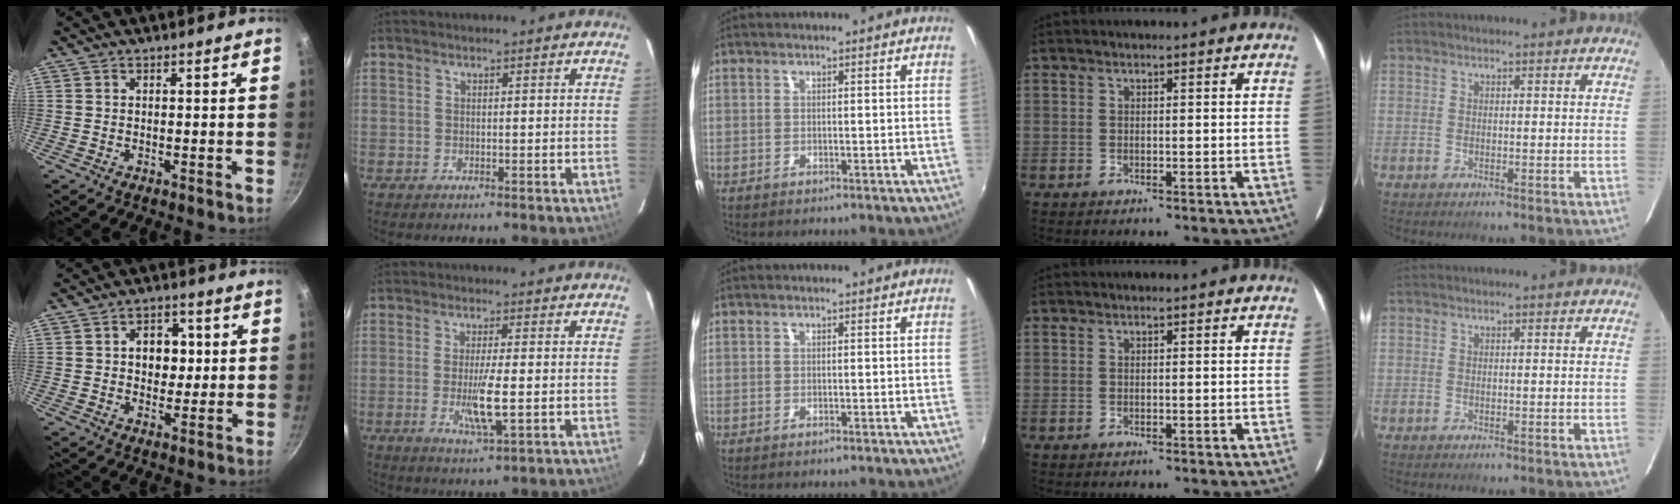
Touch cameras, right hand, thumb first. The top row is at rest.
{"thumb": {"total": 7.3, "force": [1.0, 5.6, 4.5], "torque": [-0.029, 0.003, 0.008]}, "index": {"total": 6.2, "force": [-1.4, 0.6, 6.0], "torque": [-0.113, -0.013, -0.025]}}